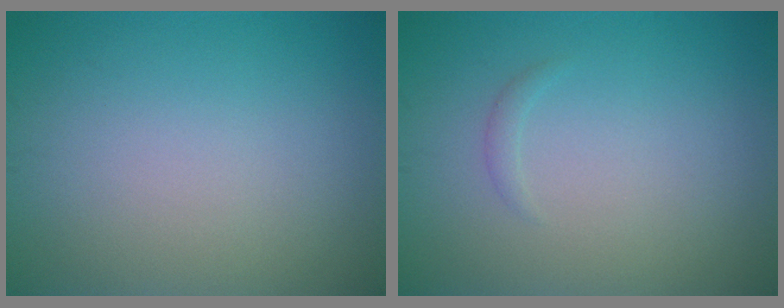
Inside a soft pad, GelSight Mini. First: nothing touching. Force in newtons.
{"total": 0.6, "press": 0.6, "slide": 0.1}